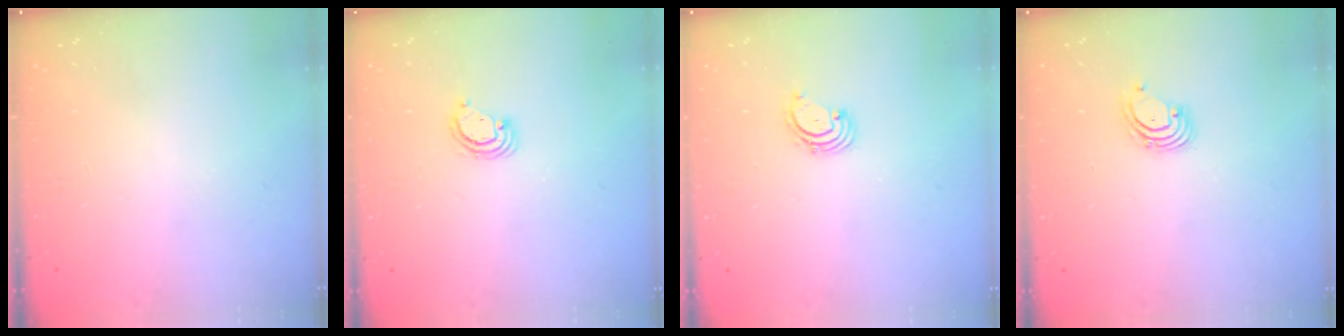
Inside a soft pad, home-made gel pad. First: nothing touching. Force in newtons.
{"total": 2.9, "press": 2.9, "slide": 0.3}
{"total": 1.6, "press": 1.6, "slide": 0.2}
{"total": 1.8, "press": 1.8, "slide": 0.2}